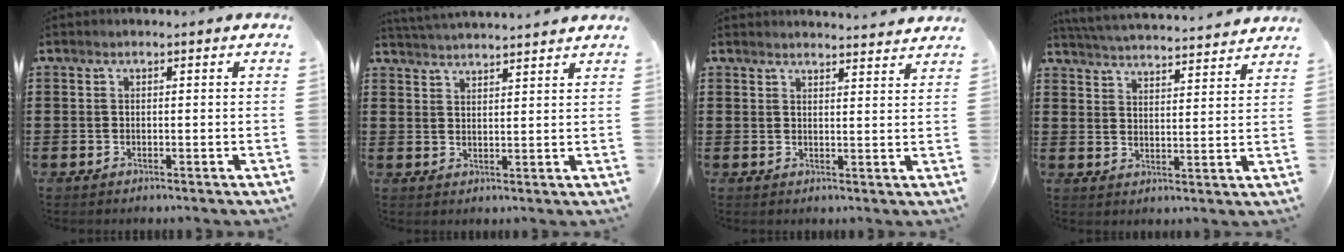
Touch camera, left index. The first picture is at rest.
{"total": 3.2, "force": [3.1, -0.5, 0.1], "torque": [-0.013, -0.013, 0.057]}
{"total": 2.7, "force": [2.7, -0.2, 0.1], "torque": [-0.001, -0.014, 0.049]}
{"total": 4.4, "force": [4.4, -0.5, 0.2], "torque": [-0.026, -0.034, 0.074]}